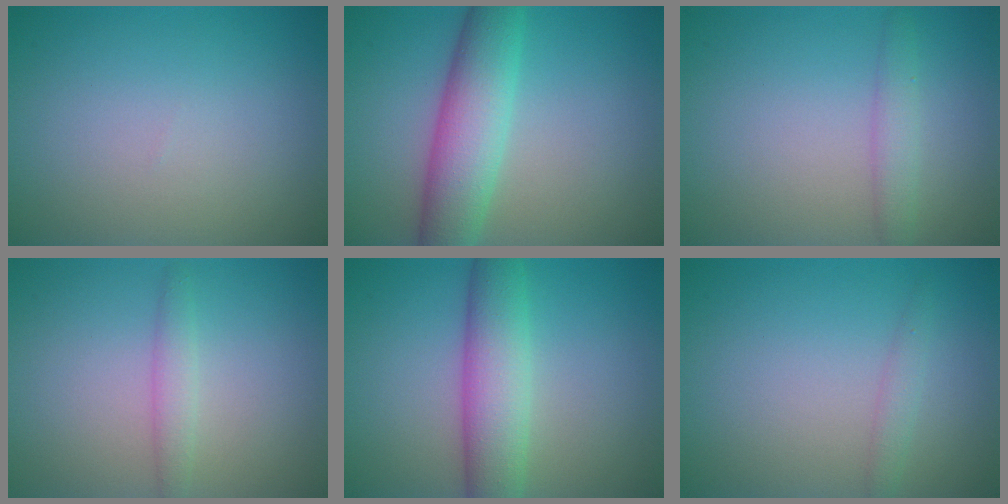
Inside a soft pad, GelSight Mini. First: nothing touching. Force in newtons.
{"total": 6.4, "press": 6.4, "slide": 0.1}
{"total": 1.9, "press": 1.9, "slide": 0.1}
{"total": 1.6, "press": 1.6, "slide": 0.0}
{"total": 5.6, "press": 5.6, "slide": 0.1}
{"total": 1.2, "press": 1.2, "slide": 0.0}